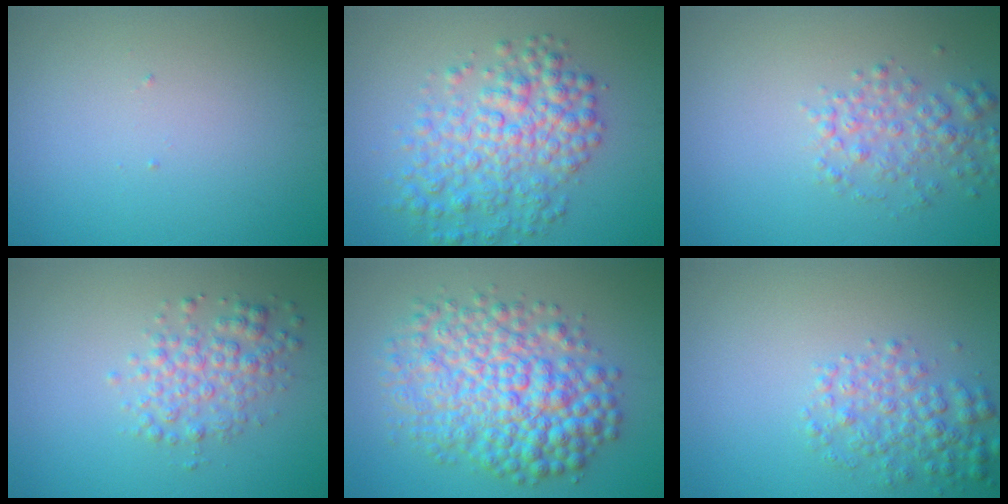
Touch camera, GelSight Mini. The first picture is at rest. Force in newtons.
{"total": 6.1, "press": 6.1, "slide": 0.1}
{"total": 2.7, "press": 2.7, "slide": 0.1}
{"total": 3.1, "press": 3.1, "slide": 0.1}
{"total": 9.0, "press": 9.0, "slide": 0.1}
{"total": 3.2, "press": 3.2, "slide": 0.1}